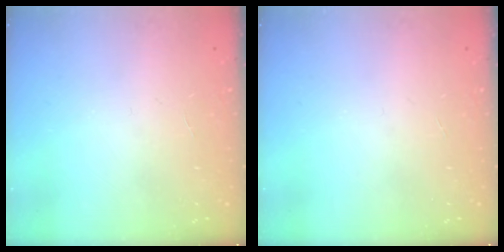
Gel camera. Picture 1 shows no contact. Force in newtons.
{"total": 0.0}